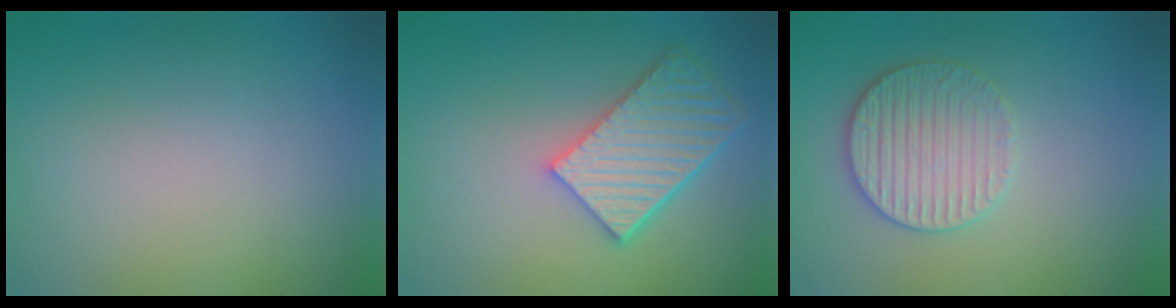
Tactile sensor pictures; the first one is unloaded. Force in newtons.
{"total": 5.5, "press": 4.6, "slide": 3.0}
{"total": 3.5, "press": 3.4, "slide": 0.5}